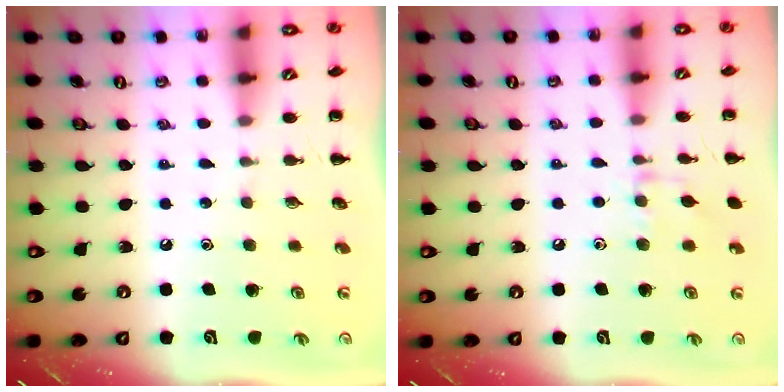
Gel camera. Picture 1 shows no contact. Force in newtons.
{"total": 7.4, "press": 7.3, "slide": 1.5}